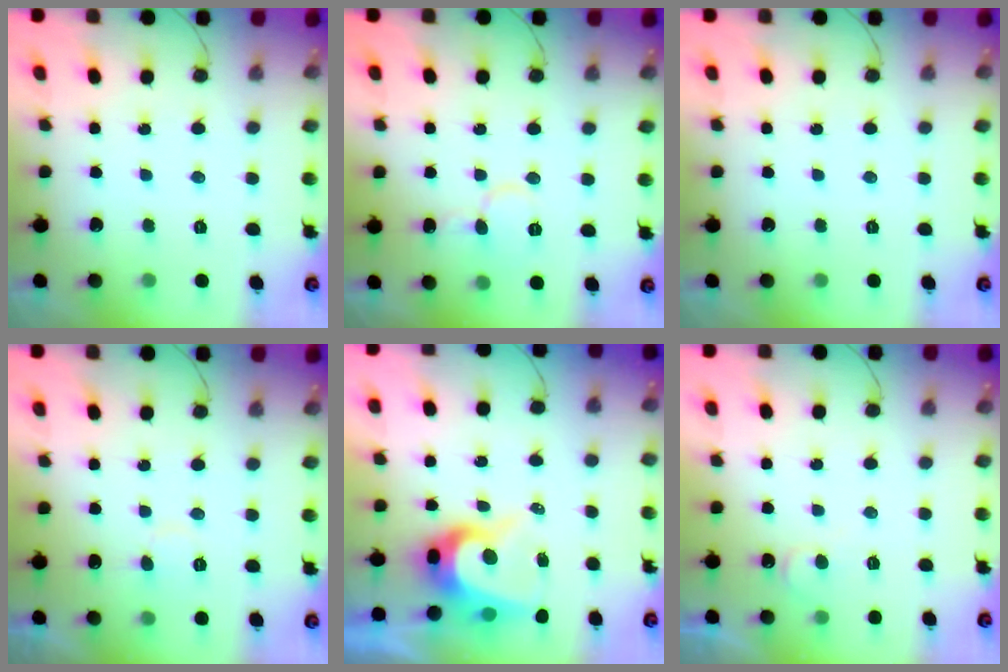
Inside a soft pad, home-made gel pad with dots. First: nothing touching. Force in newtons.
{"total": 6.3, "press": 6.3, "slide": 0.6}
{"total": 0.0}
{"total": 6.4, "press": 6.4, "slide": 0.5}
{"total": 8.8, "press": 8.8, "slide": 0.9}
{"total": 4.2, "press": 4.2, "slide": 0.4}